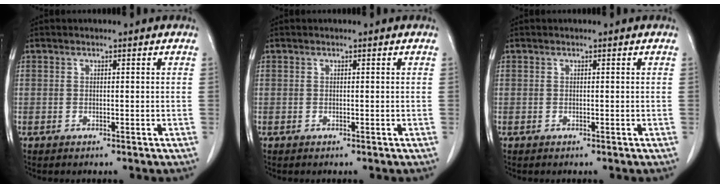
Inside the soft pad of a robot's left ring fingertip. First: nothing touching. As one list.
[{"total": 0.0}, {"total": 0.0}]